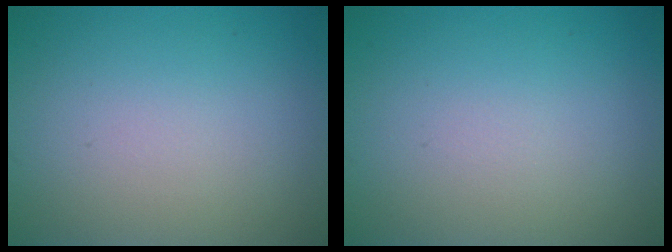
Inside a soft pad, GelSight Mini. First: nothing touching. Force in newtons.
{"total": 0.0}